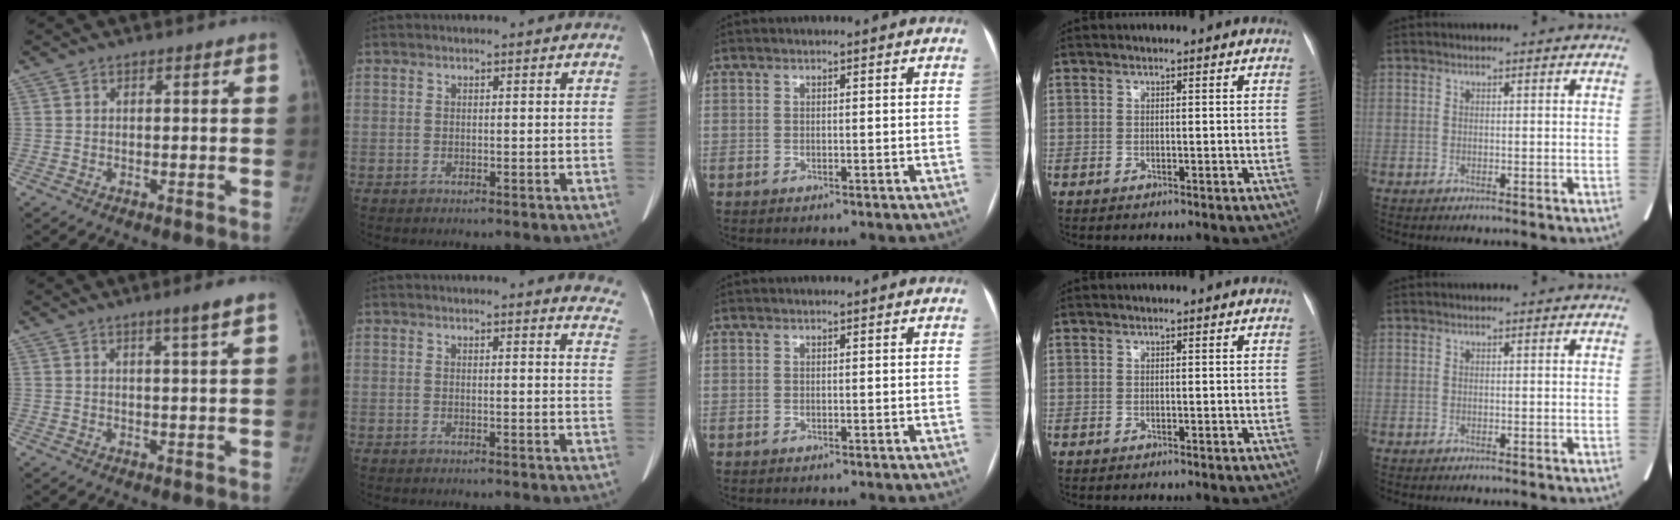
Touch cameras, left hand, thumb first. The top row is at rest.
{"thumb": {"total": 3.7, "force": [2.2, -0.5, 2.9], "torque": [-0.048, -0.014, 0.037]}, "index": {"total": 7.4, "force": [7.2, 1.0, 1.0], "torque": [0.019, -0.039, 0.039]}}